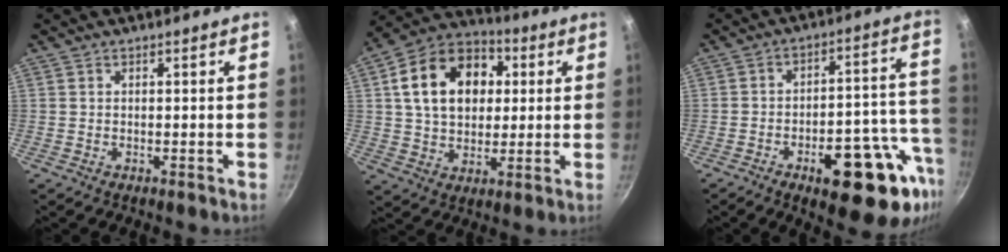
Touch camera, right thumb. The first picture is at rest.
{"total": 18.2, "force": [4.0, 13.2, 11.9], "torque": [-0.170, 0.022, 0.057]}
{"total": 19.2, "force": [-8.5, 7.5, 15.5], "torque": [-0.159, 0.044, -0.111]}